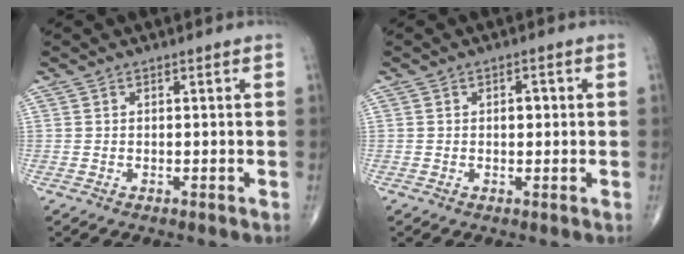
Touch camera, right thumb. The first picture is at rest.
{"total": 1.8, "force": [0.2, 1.1, 1.4], "torque": [-0.014, 0.003, 0.000]}